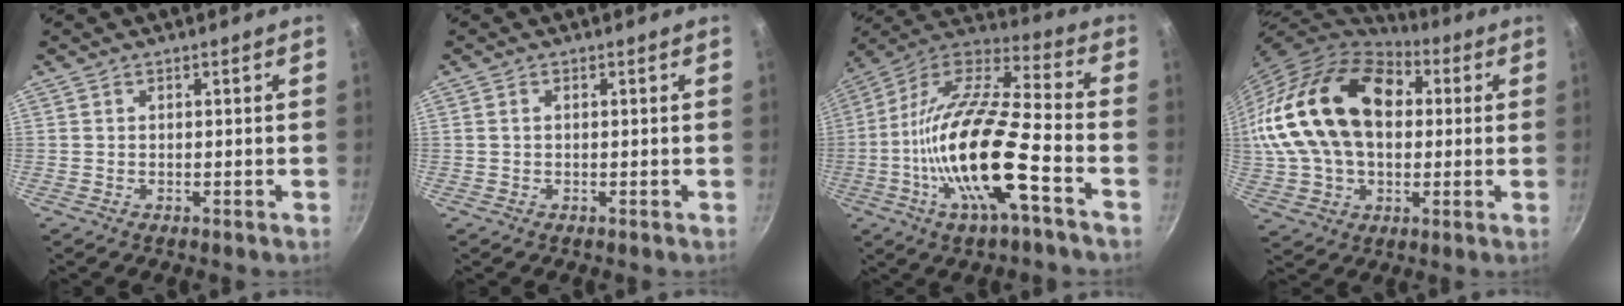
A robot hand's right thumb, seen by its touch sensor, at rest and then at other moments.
{"total": 0.7, "force": [0.1, 0.4, 0.5], "torque": [-0.010, 0.003, 0.001]}
{"total": 22.7, "force": [-7.3, 6.5, 20.5], "torque": [-0.376, 0.035, -0.151]}
{"total": 27.9, "force": [4.3, 18.8, 20.2], "torque": [-0.372, 0.042, 0.074]}